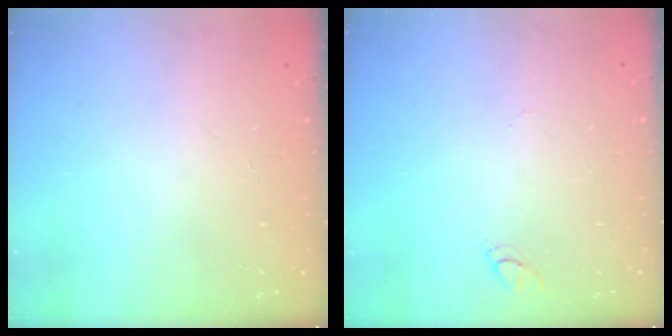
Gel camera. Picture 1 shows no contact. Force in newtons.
{"total": 3.0, "press": 3.0, "slide": 0.3}